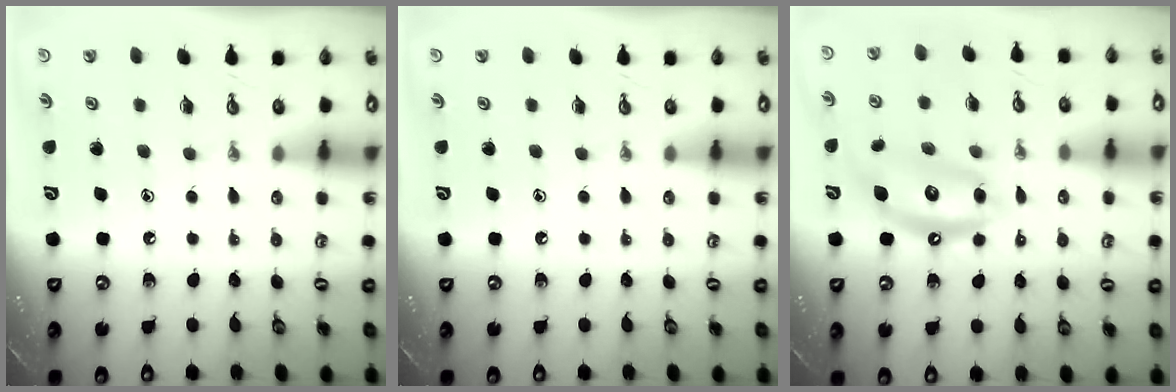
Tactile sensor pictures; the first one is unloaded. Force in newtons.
{"total": 0.0}
{"total": 10.7, "press": 10.7, "slide": 0.9}